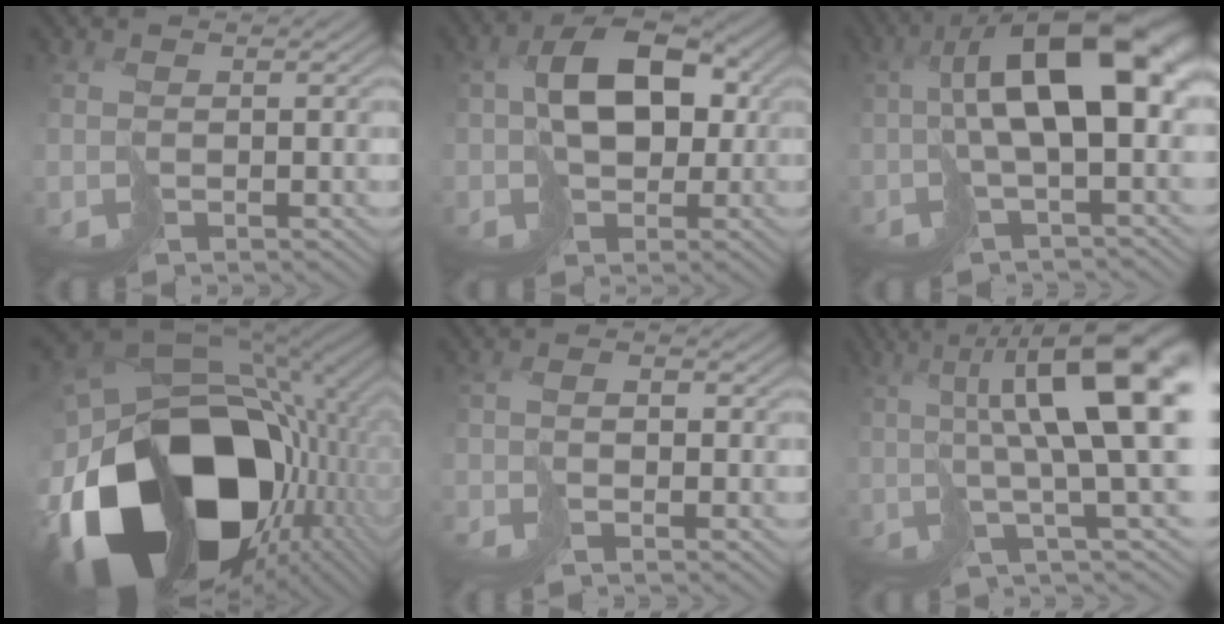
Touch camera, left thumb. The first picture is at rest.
{"total": 8.2, "force": [0.3, 5.5, 6.2], "torque": [-0.109, 0.005, 0.003]}
{"total": 12.8, "force": [0.2, 4.4, 12.0], "torque": [-0.205, 0.011, 0.006]}
{"total": 22.2, "force": [-7.8, 14.8, 14.7], "torque": [-0.332, -0.068, -0.091]}
{"total": 2.2, "force": [-1.6, 0.6, 1.4], "torque": [-0.030, -0.002, -0.038]}
{"total": 14.3, "force": [1.6, 3.5, 13.7], "torque": [-0.198, 0.003, 0.040]}